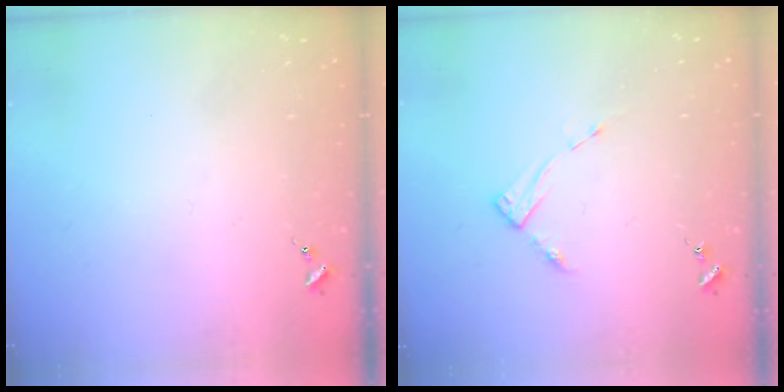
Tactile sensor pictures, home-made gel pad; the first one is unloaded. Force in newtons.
{"total": 2.8, "press": 2.8, "slide": 0.4}